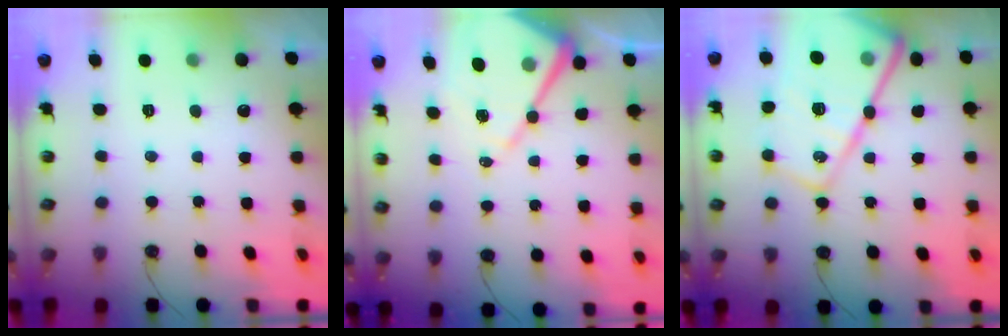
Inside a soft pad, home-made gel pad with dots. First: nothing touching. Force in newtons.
{"total": 13.4, "press": 13.4, "slide": 1.5}
{"total": 26.5, "press": 26.3, "slide": 2.9}